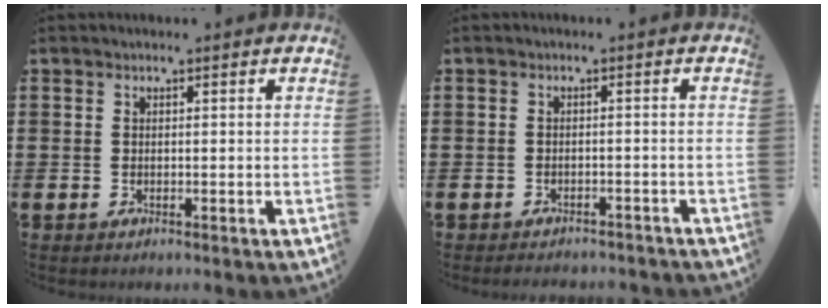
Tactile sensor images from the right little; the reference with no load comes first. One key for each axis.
{"total": 1.3, "fx": -1.3, "fy": 0.0, "fz": 0.0, "tx": -0.004, "ty": 0.001, "tz": -0.028}